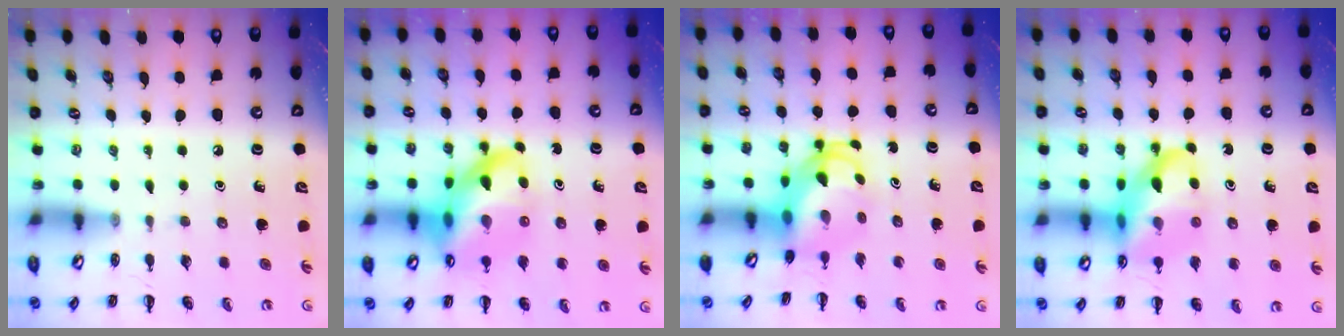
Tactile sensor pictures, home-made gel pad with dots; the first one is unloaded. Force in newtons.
{"total": 18.4, "press": 18.0, "slide": 3.8}
{"total": 5.1, "press": 5.0, "slide": 0.5}
{"total": 15.9, "press": 15.4, "slide": 3.8}